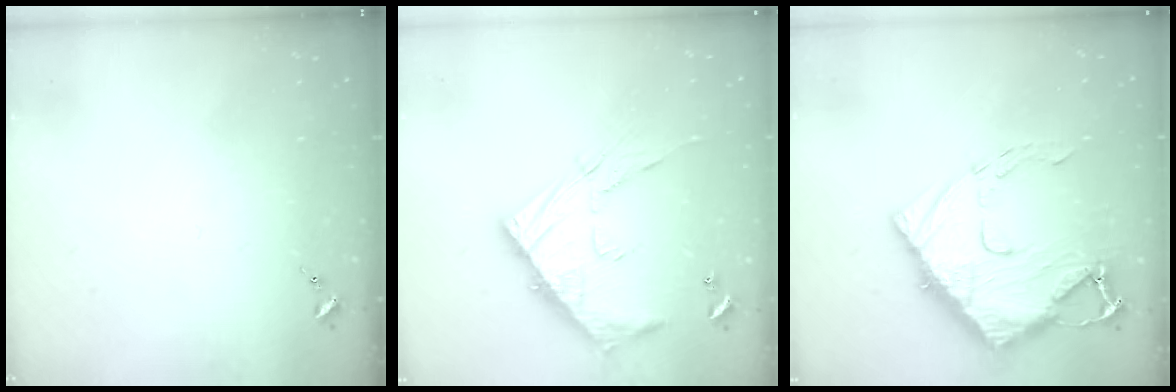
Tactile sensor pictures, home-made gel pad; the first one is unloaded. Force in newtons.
{"total": 17.3, "press": 17.3, "slide": 1.4}
{"total": 18.3, "press": 18.2, "slide": 2.1}